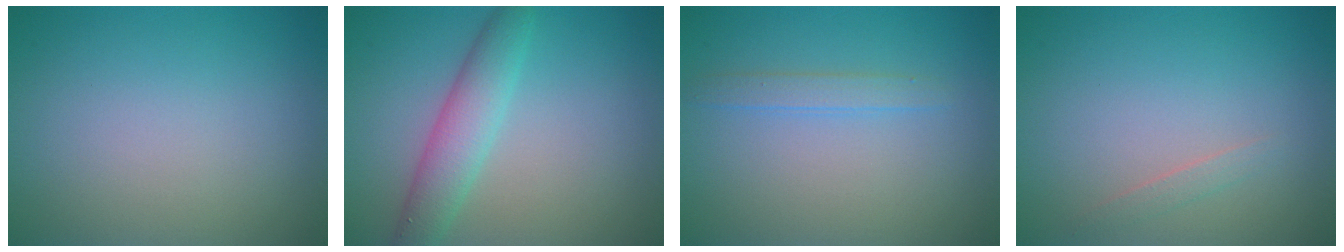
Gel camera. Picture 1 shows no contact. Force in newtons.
{"total": 3.8, "press": 3.8, "slide": 0.1}
{"total": 1.4, "press": 1.4, "slide": 0.1}
{"total": 0.8, "press": 0.8, "slide": 0.0}